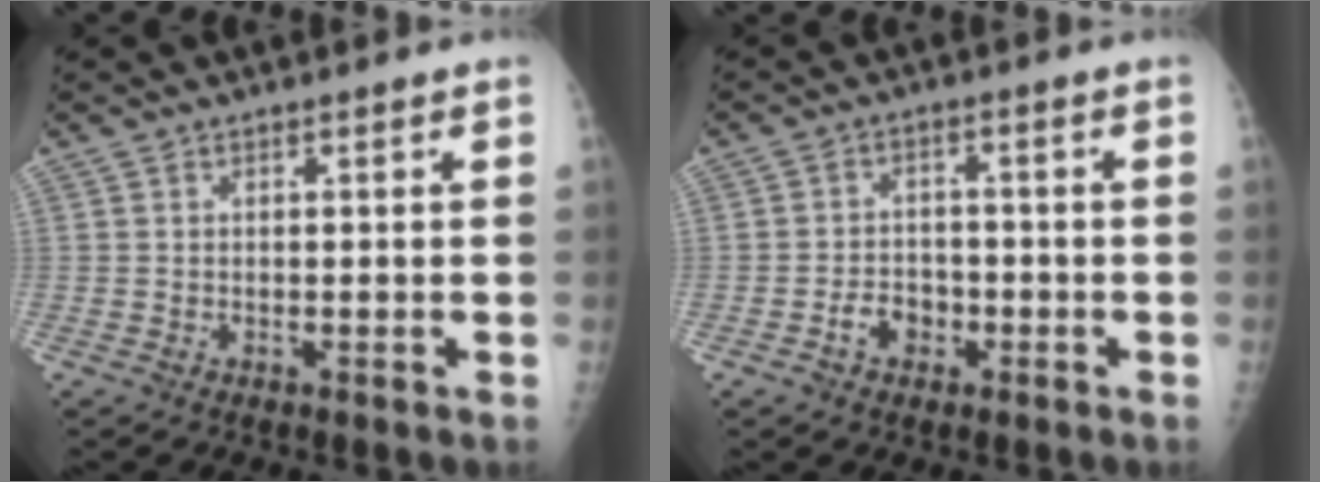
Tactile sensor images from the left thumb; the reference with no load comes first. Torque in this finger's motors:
{"motor_torque": [-0.40, 0.39, -0.04, -0.06, 0.02]}